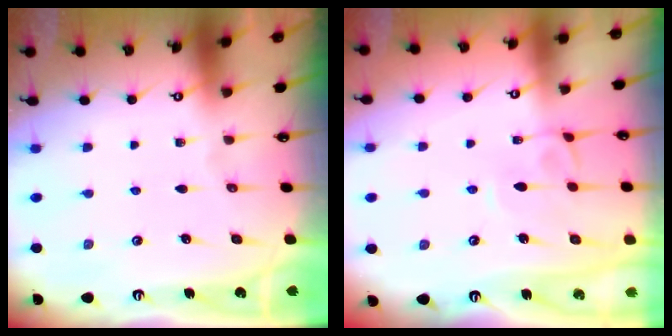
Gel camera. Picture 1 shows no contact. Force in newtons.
{"total": 2.1, "press": 2.1, "slide": 0.3}